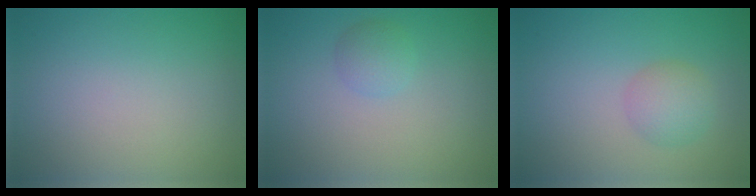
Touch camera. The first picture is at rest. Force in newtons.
{"total": 1.5, "press": 1.5, "slide": 0.0}
{"total": 2.4, "press": 2.4, "slide": 0.1}